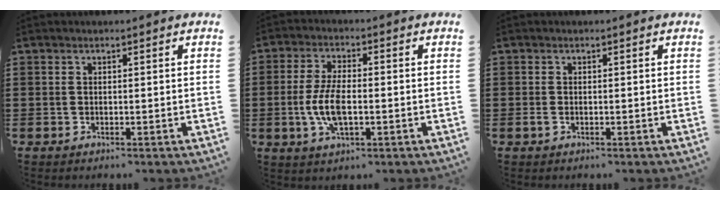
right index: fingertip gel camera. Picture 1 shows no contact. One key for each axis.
{"total": 7.1, "fx": -1.1, "fy": 3.1, "fz": 6.3, "tx": -0.146, "ty": -0.004, "tz": -0.027}
{"total": 0.8, "fx": -0.3, "fy": 0.5, "fz": 0.5, "tx": -0.011, "ty": 0.000, "tz": -0.007}